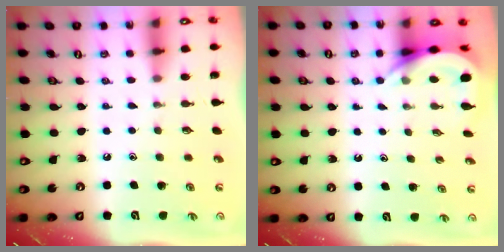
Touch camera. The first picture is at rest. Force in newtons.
{"total": 7.0, "press": 7.0, "slide": 0.2}